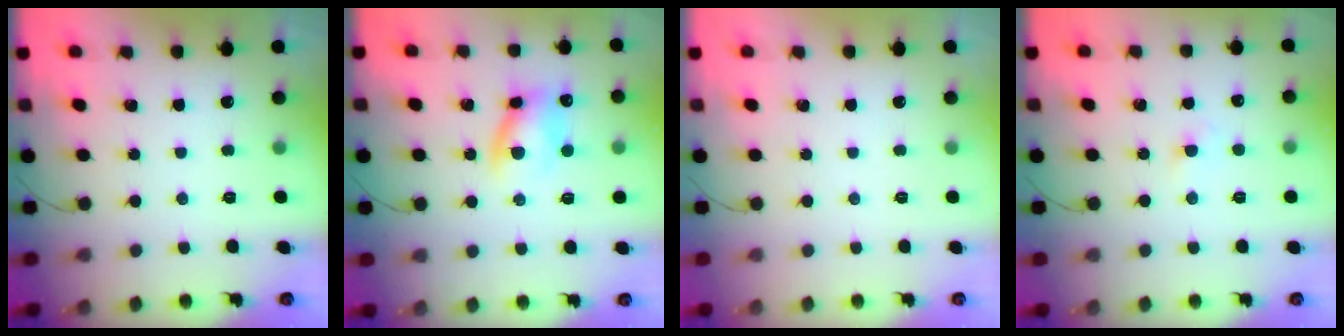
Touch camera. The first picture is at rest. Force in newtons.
{"total": 10.2, "press": 10.0, "slide": 2.0}
{"total": 0.0}
{"total": 1.8, "press": 1.6, "slide": 0.7}